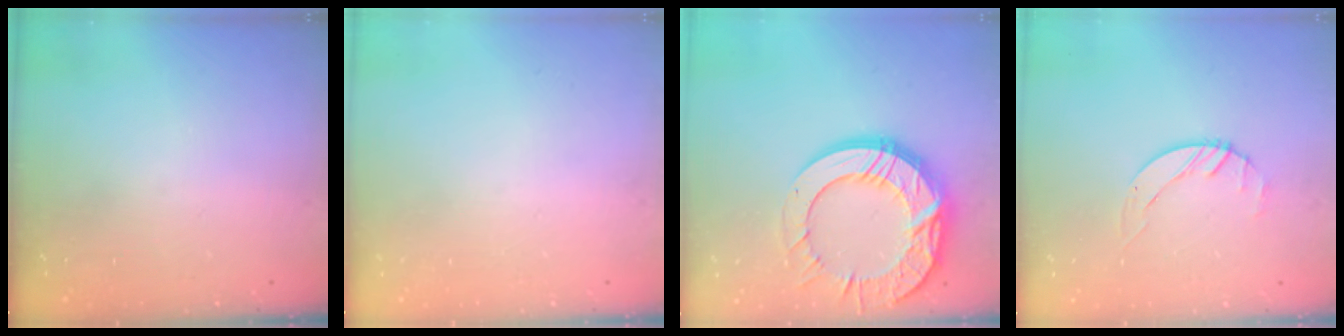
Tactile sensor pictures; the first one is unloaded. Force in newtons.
{"total": 0.0}
{"total": 22.7, "press": 22.7, "slide": 1.8}
{"total": 1.4, "press": 1.4, "slide": 0.2}